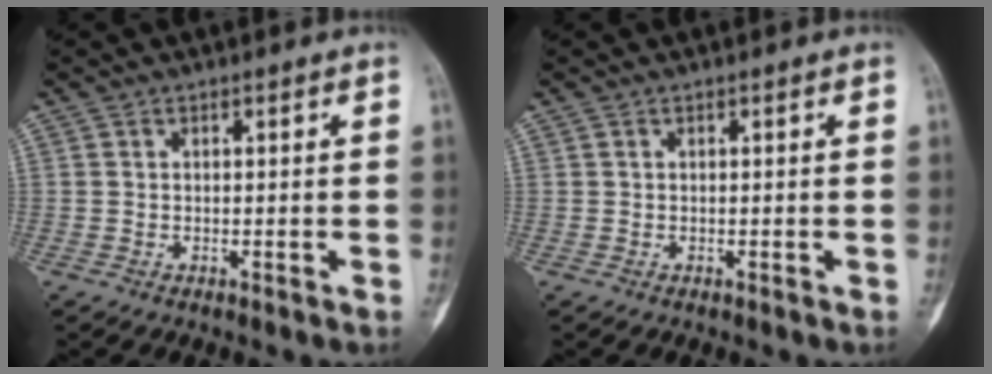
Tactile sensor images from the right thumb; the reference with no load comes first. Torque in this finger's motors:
{"motor_torque": [-0.03, -0.03, 0.12, 0.18, 0.01]}